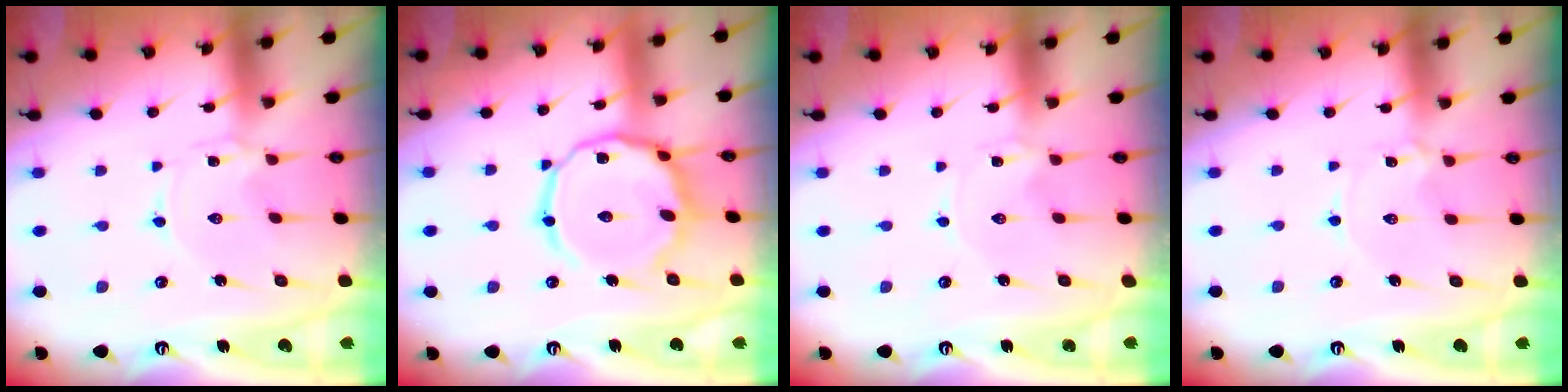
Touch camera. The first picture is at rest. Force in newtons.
{"total": 16.1, "press": 16.0, "slide": 1.0}
{"total": 0.0}
{"total": 1.1, "press": 1.1, "slide": 0.2}